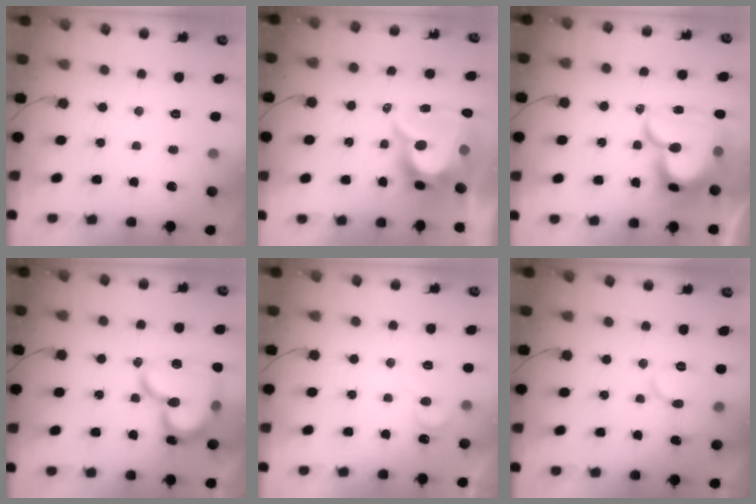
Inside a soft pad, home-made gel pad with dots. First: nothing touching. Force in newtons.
{"total": 14.7, "press": 14.7, "slide": 1.0}
{"total": 22.3, "press": 22.2, "slide": 1.6}
{"total": 21.9, "press": 21.8, "slide": 2.1}
{"total": 7.0, "press": 6.9, "slide": 0.7}
{"total": 9.5, "press": 9.5, "slide": 1.1}